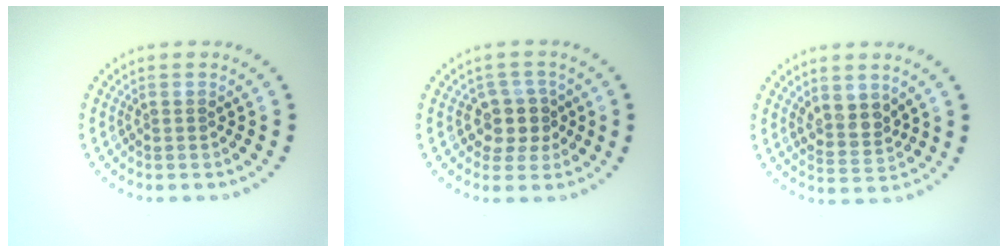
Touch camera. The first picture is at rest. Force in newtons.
{"total": 2.9, "press": 2.6, "slide": 1.4}
{"total": 2.4, "press": 2.2, "slide": 1.1}